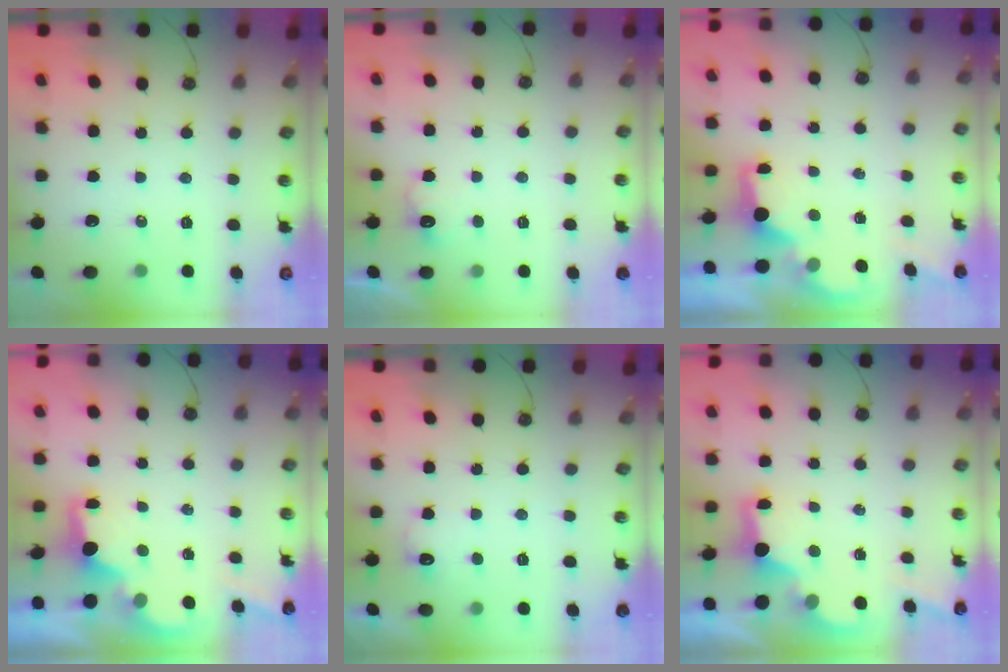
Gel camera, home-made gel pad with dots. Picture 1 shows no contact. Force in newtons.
{"total": 5.9, "press": 5.8, "slide": 1.2}
{"total": 2.0, "press": 1.9, "slide": 0.8}
{"total": 2.2, "press": 2.1, "slide": 0.8}
{"total": 7.2, "press": 7.1, "slide": 0.6}
{"total": 2.5, "press": 2.4, "slide": 0.7}